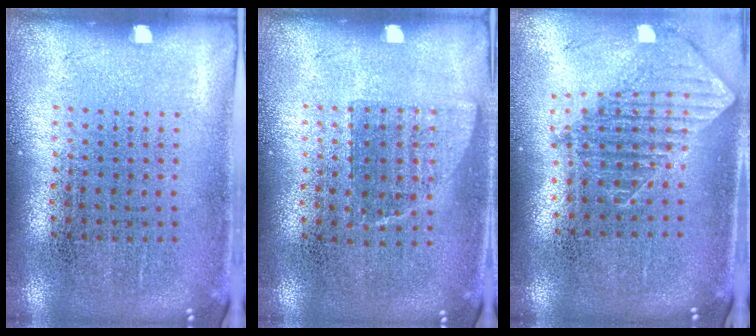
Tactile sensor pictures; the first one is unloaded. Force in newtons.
{"total": 0.8, "press": 0.7, "slide": 0.4}
{"total": 1.8, "press": 1.4, "slide": 1.0}